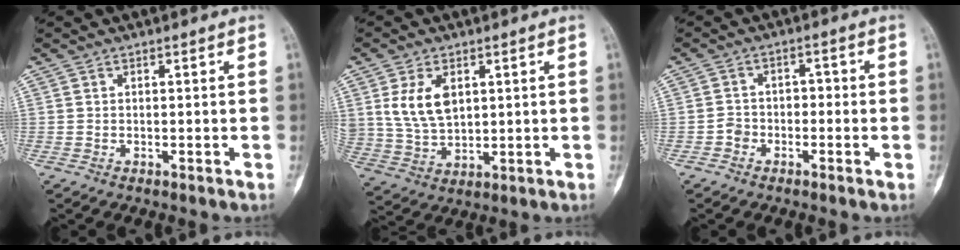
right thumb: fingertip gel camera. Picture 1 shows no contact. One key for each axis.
{"total": 8.7, "fx": 2.8, "fy": 5.4, "fz": 6.3, "tx": -0.112, "ty": -0.010, "tz": 0.067}
{"total": 3.2, "fx": -1.5, "fy": 2.6, "fz": 1.1, "tx": 0.006, "ty": 0.023, "tz": -0.035}